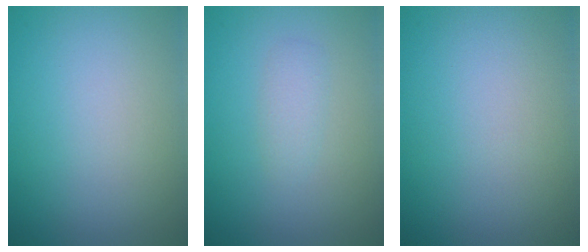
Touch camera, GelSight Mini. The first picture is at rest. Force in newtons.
{"total": 1.2, "press": 1.2, "slide": 0.1}
{"total": 0.0}